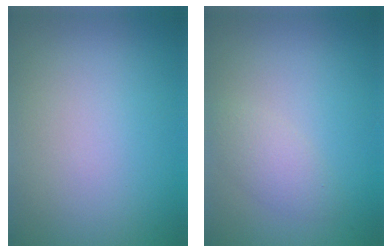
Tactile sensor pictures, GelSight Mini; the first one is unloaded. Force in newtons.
{"total": 2.1, "press": 2.1, "slide": 0.1}